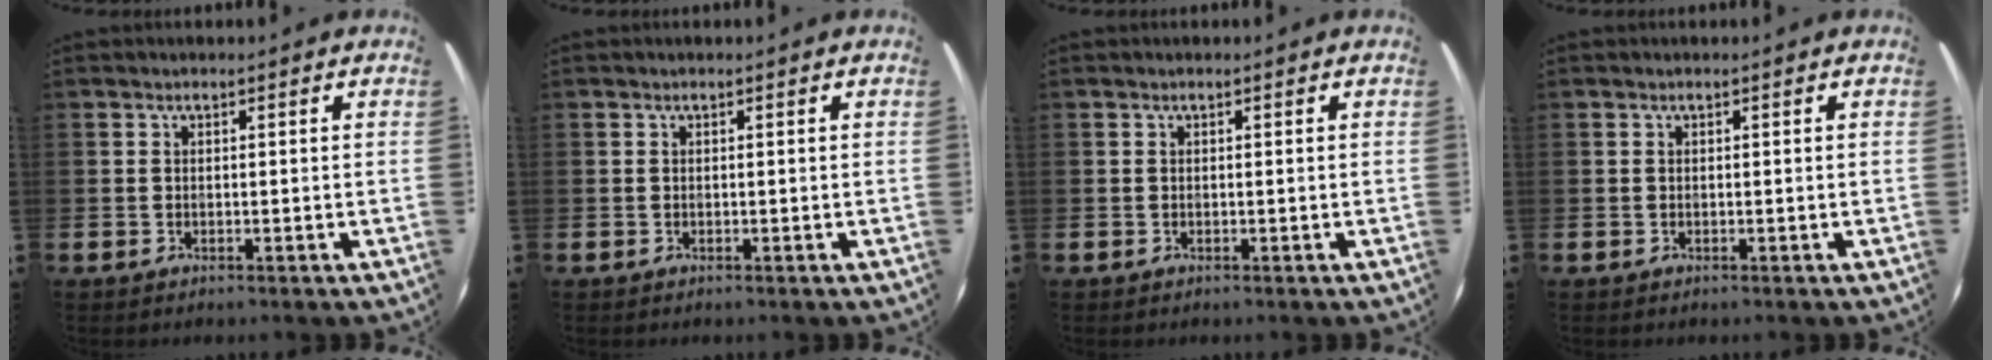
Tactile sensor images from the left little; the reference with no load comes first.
{"total": 0.0}
{"total": 0.0}
{"total": 0.0}